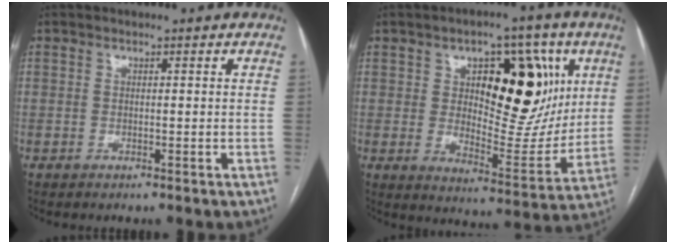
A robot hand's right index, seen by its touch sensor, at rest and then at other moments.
{"total": 18.0, "force": [5.5, 8.4, 14.9], "torque": [-0.203, 0.010, 0.092]}